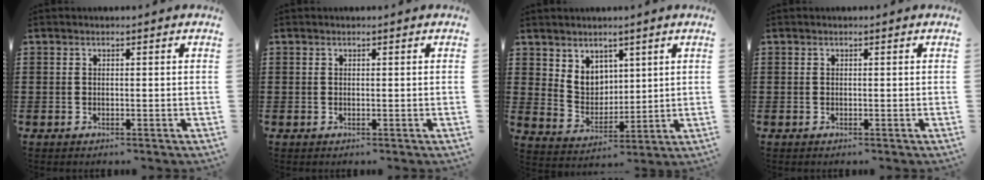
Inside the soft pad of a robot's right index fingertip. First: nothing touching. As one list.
[{"total": 0.0}, {"total": 5.6, "force": [3.5, 4.2, 1.2], "torque": [-0.038, -0.004, 0.065]}, {"total": 0.0}]